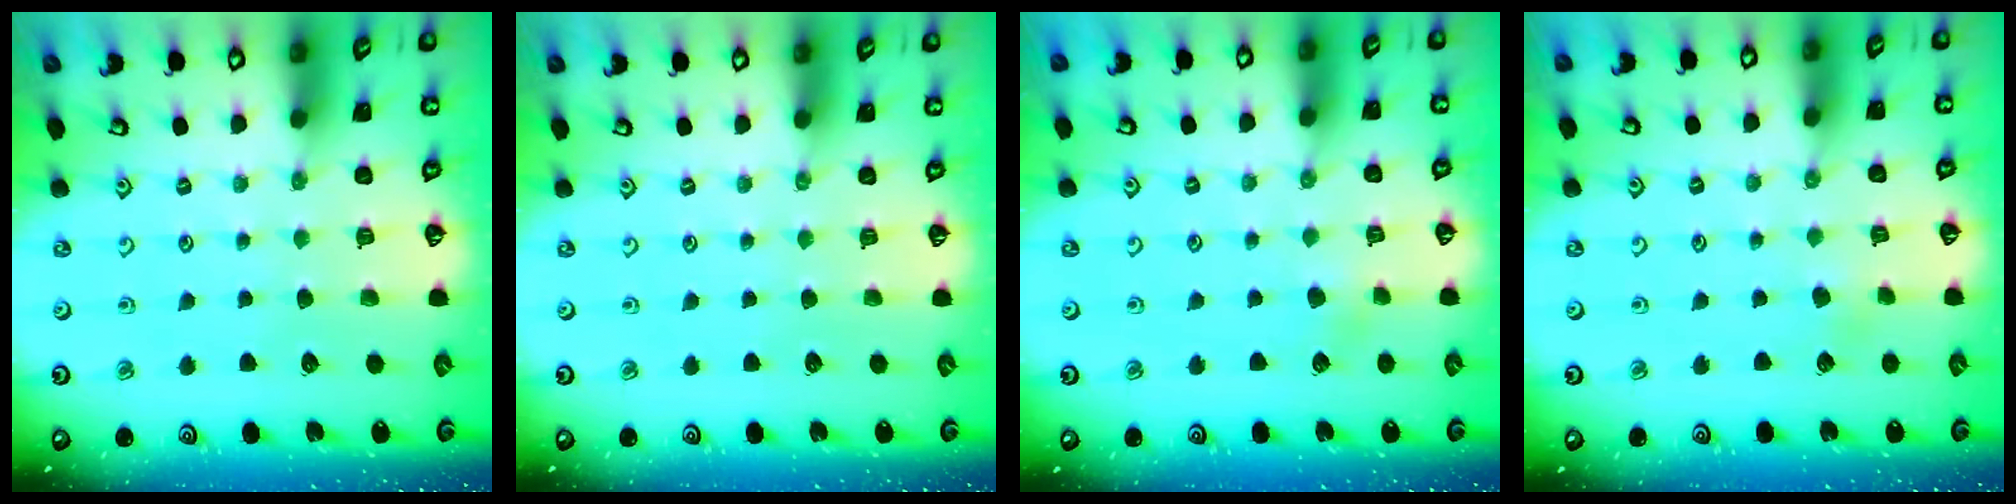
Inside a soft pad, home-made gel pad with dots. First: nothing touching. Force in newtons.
{"total": 0.0}
{"total": 2.2, "press": 2.1, "slide": 0.5}
{"total": 1.8, "press": 1.7, "slide": 0.4}